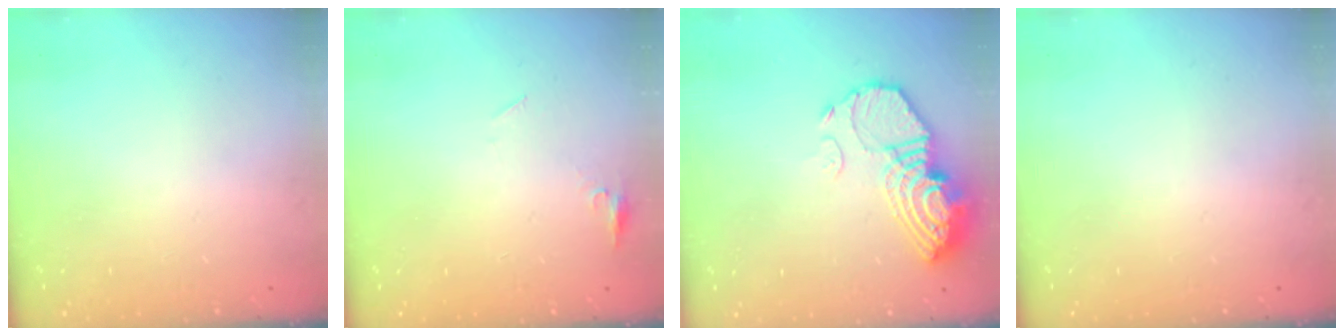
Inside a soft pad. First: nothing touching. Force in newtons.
{"total": 4.7, "press": 4.6, "slide": 0.5}
{"total": 13.2, "press": 13.1, "slide": 1.1}
{"total": 0.0}